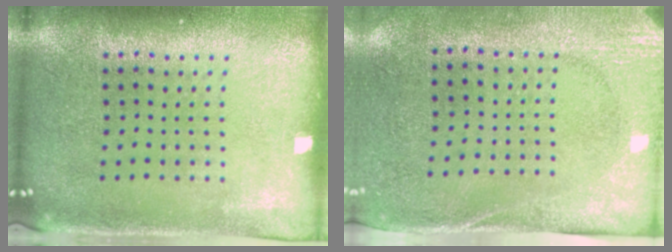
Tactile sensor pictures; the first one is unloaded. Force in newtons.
{"total": 2.8, "press": 2.2, "slide": 1.7}